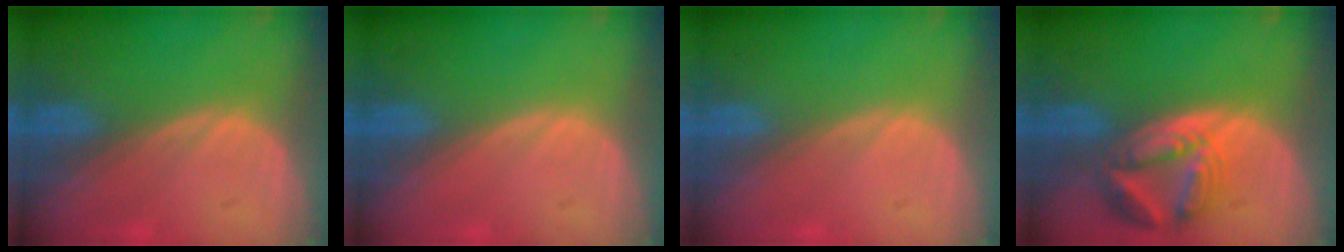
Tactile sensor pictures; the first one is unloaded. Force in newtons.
{"total": 0.0}
{"total": 0.0}
{"total": 8.0, "press": 7.1, "slide": 3.7}